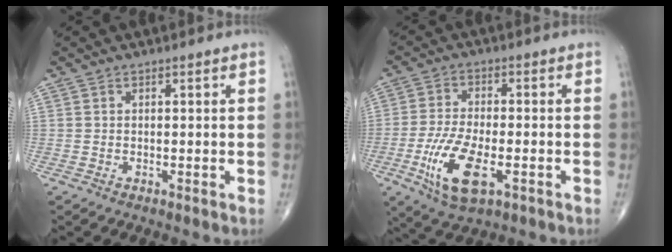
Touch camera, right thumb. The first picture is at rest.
{"total": 11.6, "force": [-4.0, 4.8, 9.8], "torque": [-0.200, 0.001, -0.070]}